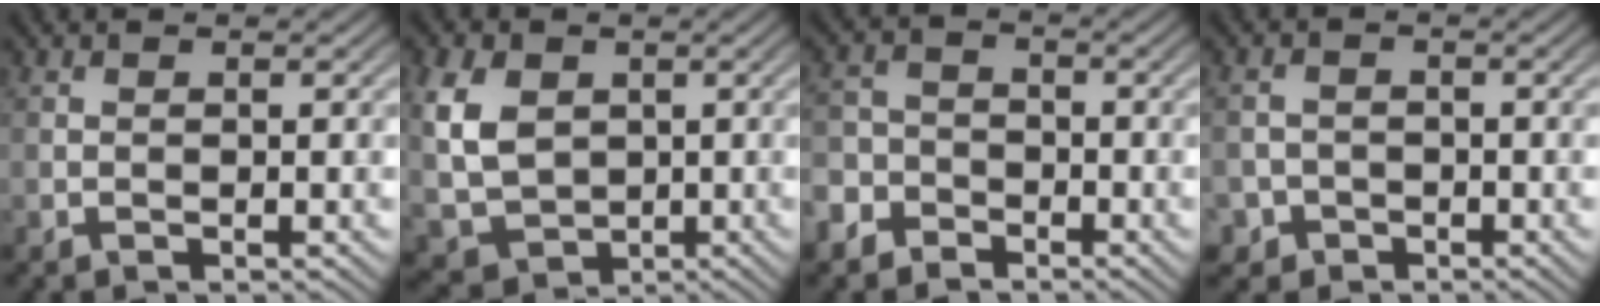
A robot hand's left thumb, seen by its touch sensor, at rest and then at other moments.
{"total": 8.0, "force": [1.2, 6.3, 4.8], "torque": [-0.143, -0.002, 0.022]}
{"total": 4.8, "force": [-3.2, 3.3, 1.3], "torque": [-0.028, -0.001, -0.077]}
{"total": 3.0, "force": [-1.7, 2.4, 0.4], "torque": [-0.003, 0.001, -0.039]}